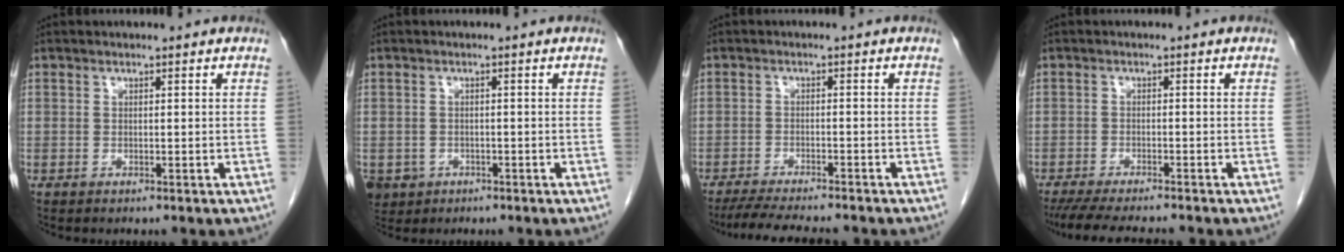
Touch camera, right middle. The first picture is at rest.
{"total": 5.1, "force": [-2.5, 4.2, 1.2], "torque": [-0.027, 0.001, -0.037]}
{"total": 9.5, "force": [-8.4, 1.0, 4.4], "torque": [-0.067, -0.018, -0.127]}
{"total": 9.1, "force": [-8.1, 0.6, 4.3], "torque": [-0.063, -0.020, -0.125]}